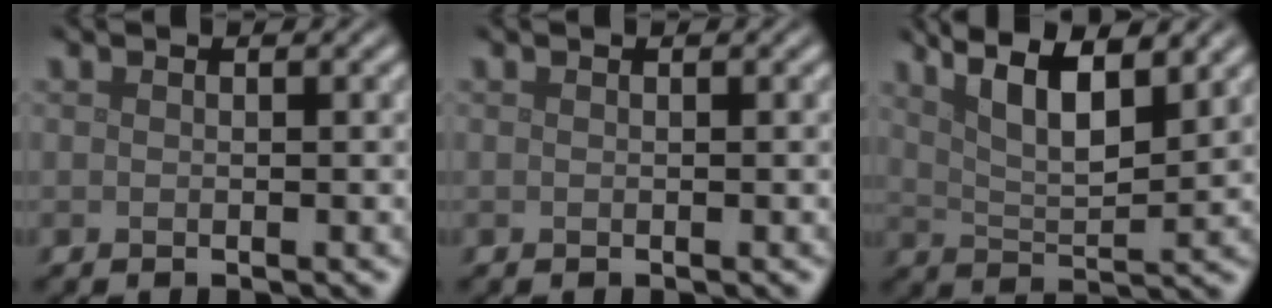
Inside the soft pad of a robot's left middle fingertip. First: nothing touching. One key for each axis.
{"total": 0.0}
{"total": 8.0, "fx": 5.2, "fy": 2.4, "fz": 5.7, "tx": -0.084, "ty": 0.020, "tz": 0.064}